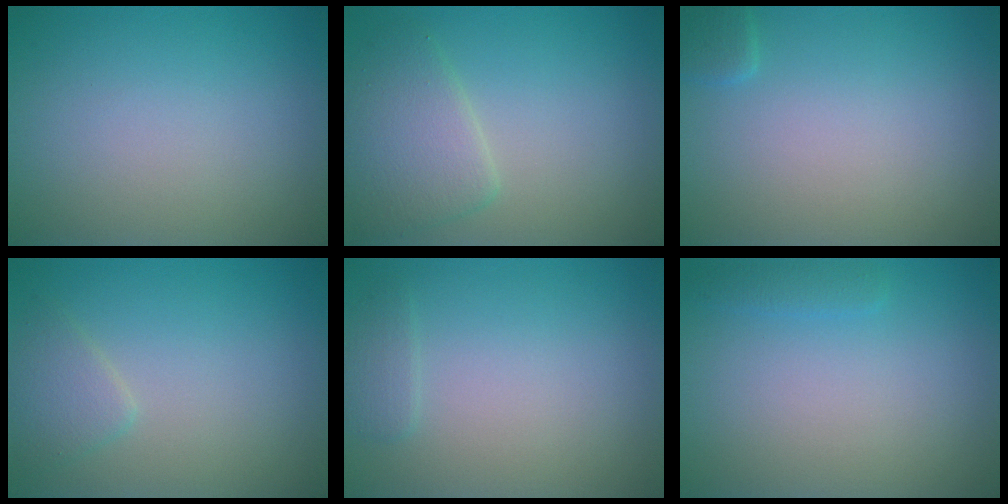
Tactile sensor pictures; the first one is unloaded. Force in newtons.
{"total": 3.7, "press": 3.7, "slide": 0.2}
{"total": 1.0, "press": 1.0, "slide": 0.1}
{"total": 1.8, "press": 1.8, "slide": 0.2}
{"total": 1.1, "press": 1.1, "slide": 0.1}
{"total": 0.9, "press": 0.9, "slide": 0.0}